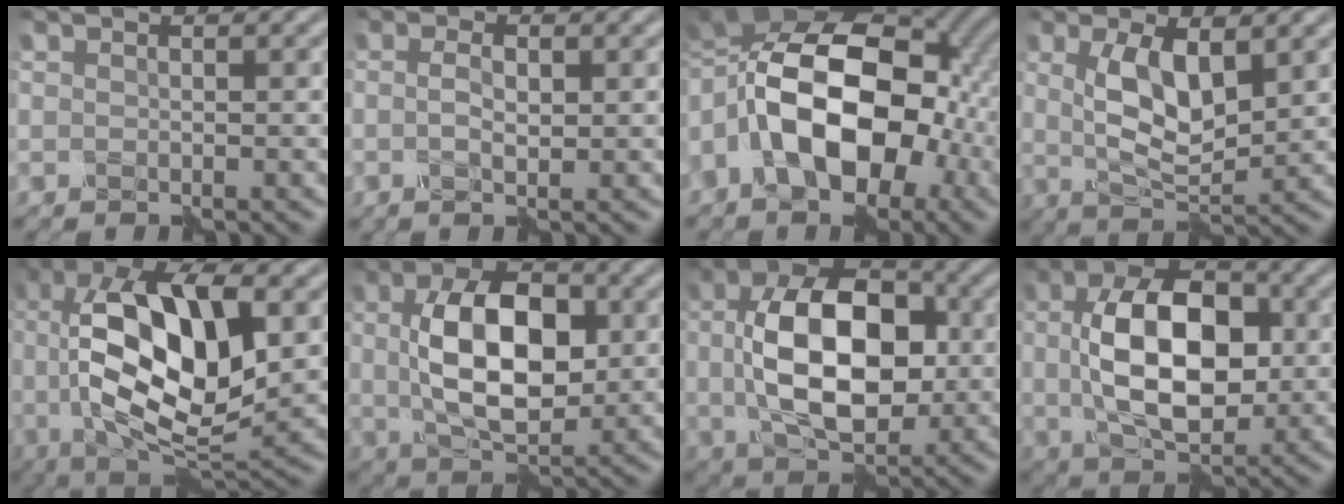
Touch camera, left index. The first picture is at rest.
{"total": 1.8, "force": [0.0, 0.8, 1.6], "torque": [-0.033, 0.001, -0.004]}
{"total": 15.8, "force": [-3.4, 9.6, 12.1], "torque": [-0.204, 0.009, -0.076]}
{"total": 5.5, "force": [1.1, 2.2, 4.9], "torque": [-0.094, -0.005, 0.022]}
{"total": 12.6, "force": [1.3, 5.6, 11.2], "torque": [-0.202, 0.010, 0.015]}
{"total": 9.2, "force": [0.5, 5.1, 7.7], "torque": [-0.133, 0.005, 0.003]}
{"total": 11.1, "force": [0.0, 6.8, 8.8], "torque": [-0.150, 0.003, -0.003]}
{"total": 10.1, "force": [0.2, 6.0, 8.2], "torque": [-0.138, 0.004, -0.003]}